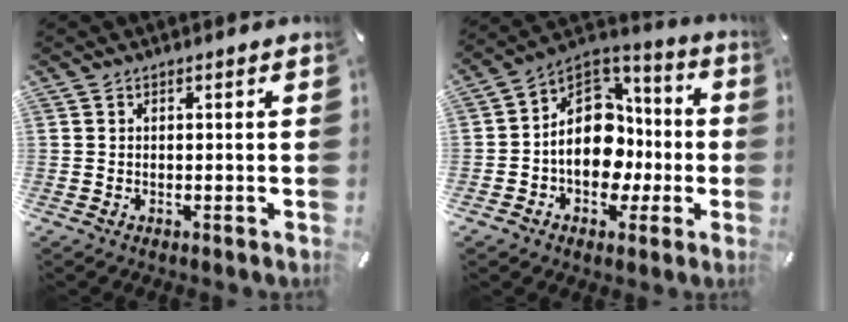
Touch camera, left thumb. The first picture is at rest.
{"total": 15.3, "force": [-2.1, 12.1, 9.2], "torque": [-0.164, 0.004, -0.035]}